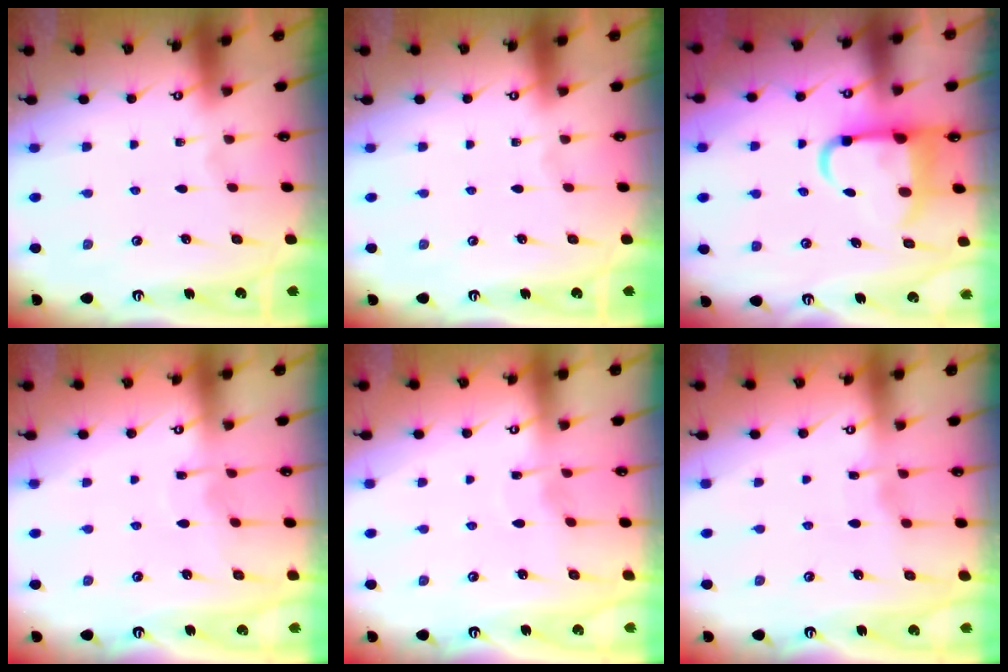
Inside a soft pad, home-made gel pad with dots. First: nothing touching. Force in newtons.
{"total": 0.0}
{"total": 8.1, "press": 7.9, "slide": 1.6}
{"total": 4.6, "press": 4.6, "slide": 0.4}
{"total": 1.8, "press": 1.7, "slide": 0.3}
{"total": 3.9, "press": 3.9, "slide": 0.5}